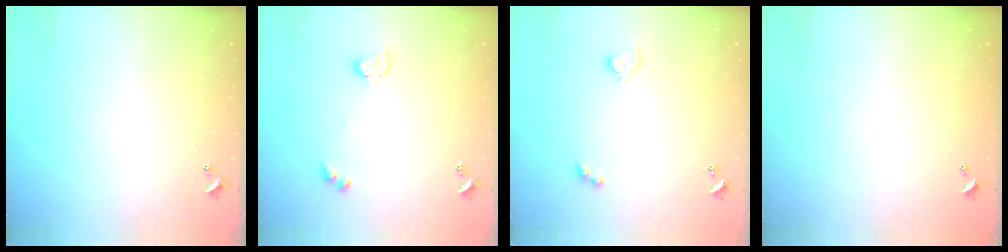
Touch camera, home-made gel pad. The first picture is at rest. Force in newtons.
{"total": 4.2, "press": 4.2, "slide": 0.4}
{"total": 2.1, "press": 2.1, "slide": 0.5}
{"total": 2.9, "press": 2.9, "slide": 0.1}